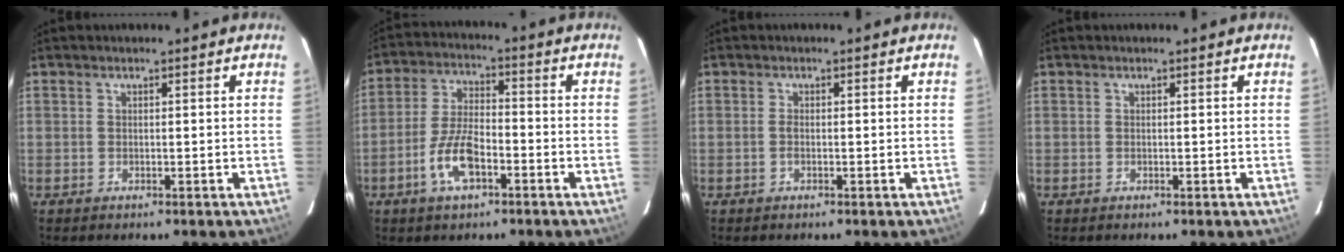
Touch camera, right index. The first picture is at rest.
{"total": 8.9, "force": [-4.2, 3.6, 6.9], "torque": [-0.147, 0.004, -0.075]}
{"total": 0.9, "force": [-0.3, 0.3, 0.7], "torque": [-0.017, 0.000, -0.006]}
{"total": 0.0}